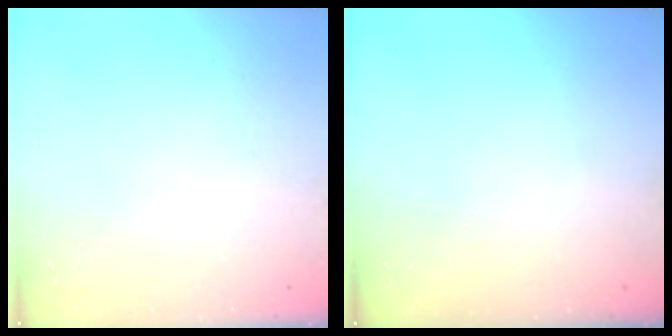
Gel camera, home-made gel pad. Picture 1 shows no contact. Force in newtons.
{"total": 0.0}